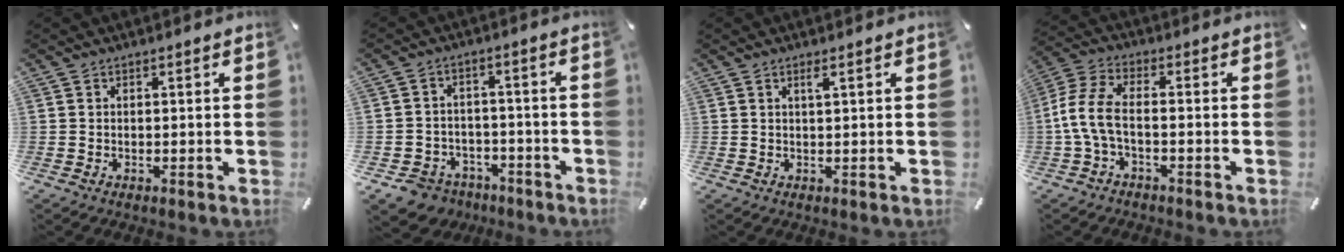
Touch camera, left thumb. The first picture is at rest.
{"total": 6.7, "force": [-4.4, 4.9, 1.4], "torque": [-0.036, 0.030, -0.083]}
{"total": 1.4, "force": [0.7, 0.1, 1.2], "torque": [-0.024, 0.000, 0.012]}
{"total": 7.8, "force": [-2.4, 3.5, 6.6], "torque": [-0.149, -0.002, -0.045]}